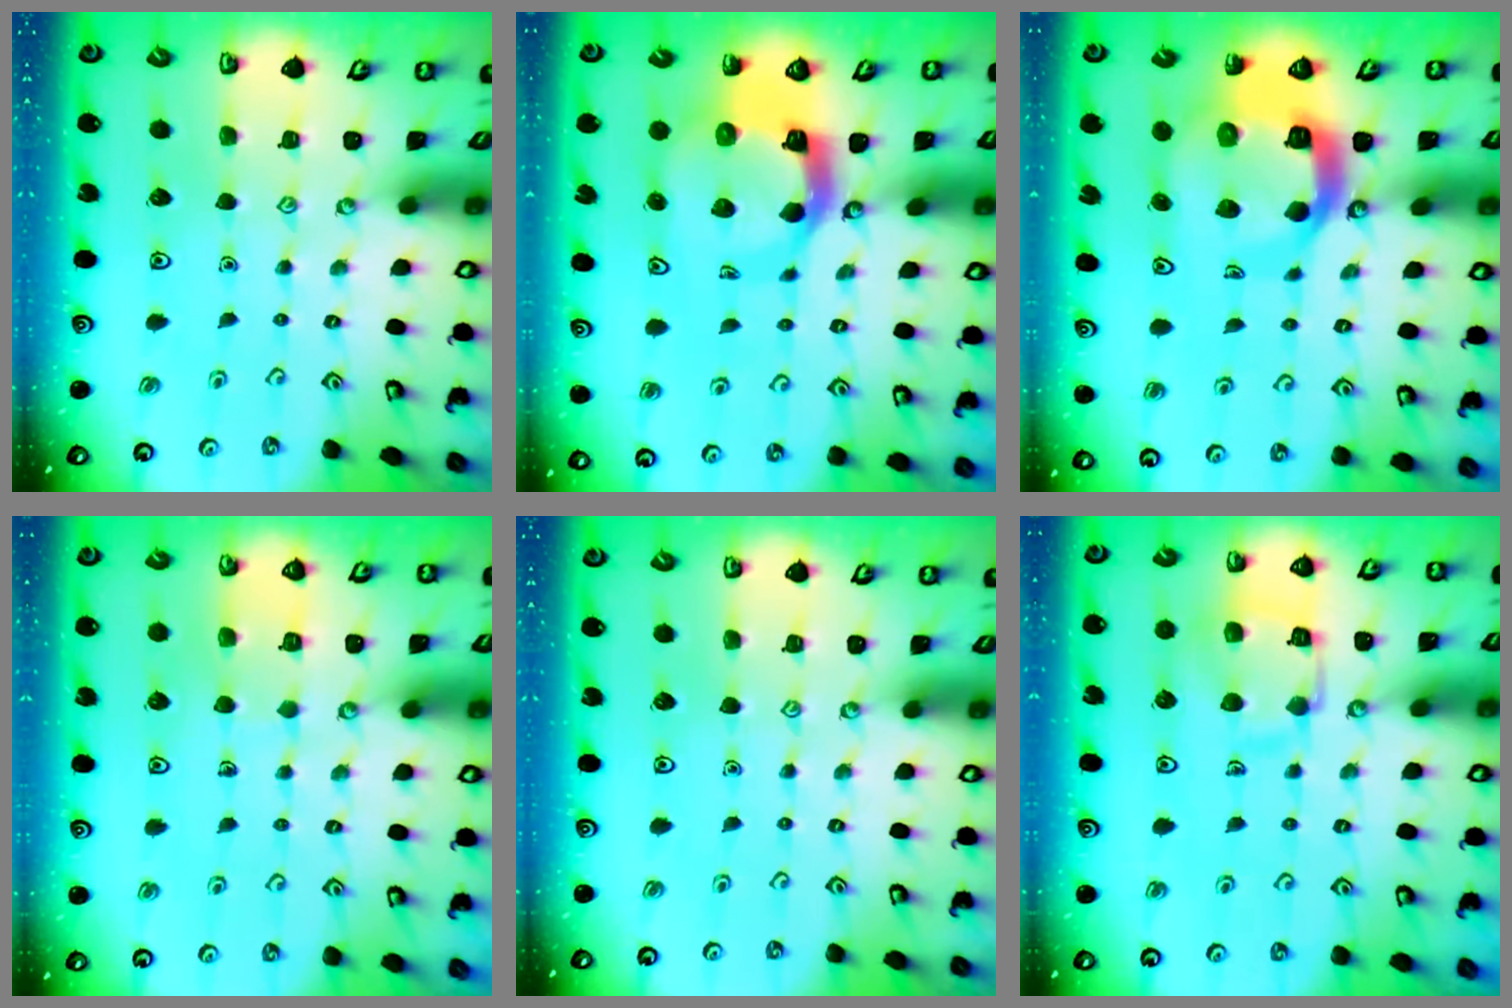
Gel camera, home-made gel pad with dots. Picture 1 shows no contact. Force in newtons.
{"total": 11.4, "press": 11.3, "slide": 1.5}
{"total": 12.9, "press": 12.8, "slide": 1.6}
{"total": 5.3, "press": 5.3, "slide": 0.3}
{"total": 0.0}
{"total": 13.1, "press": 13.0, "slide": 1.4}